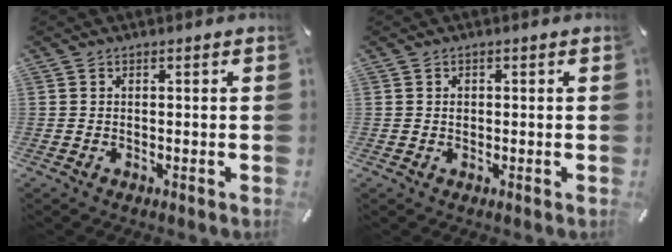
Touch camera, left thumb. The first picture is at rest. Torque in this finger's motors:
{"motor_torque": [0.19, 0.31, 0.09, -0.33, 0.02]}